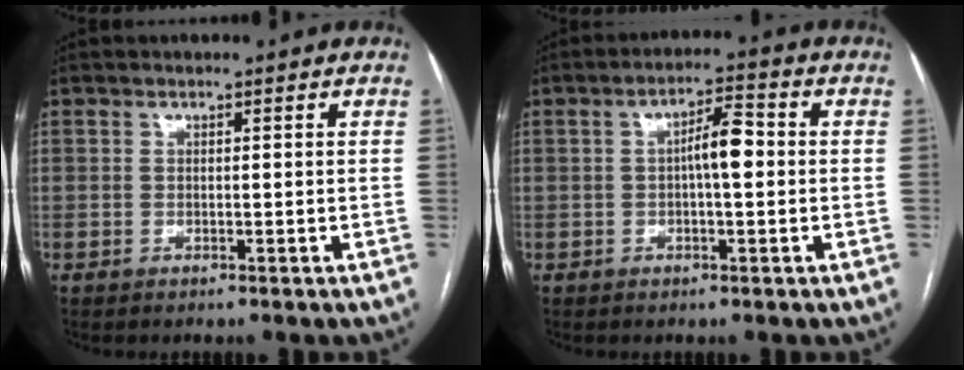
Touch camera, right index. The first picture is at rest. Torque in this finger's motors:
{"motor_torque": [0.91, -0.24, 0.47, 0.08]}